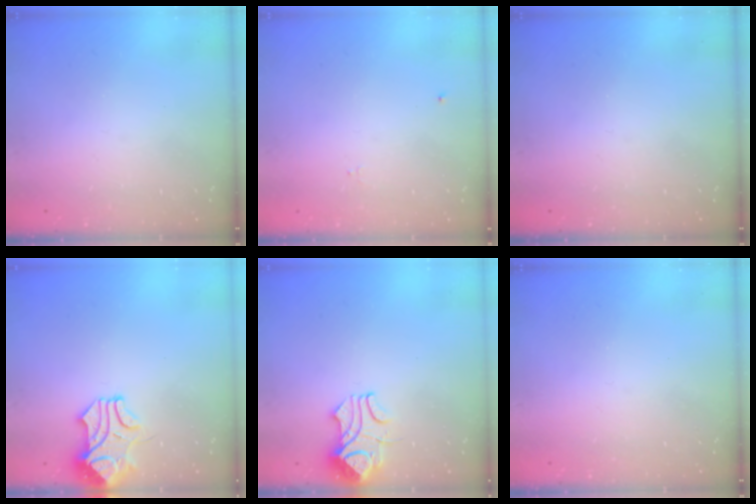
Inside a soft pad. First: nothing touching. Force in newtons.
{"total": 0.0}
{"total": 0.0}
{"total": 1.1, "press": 0.5, "slide": 1.0}
{"total": 3.8, "press": 3.7, "slide": 0.9}
{"total": 0.0}